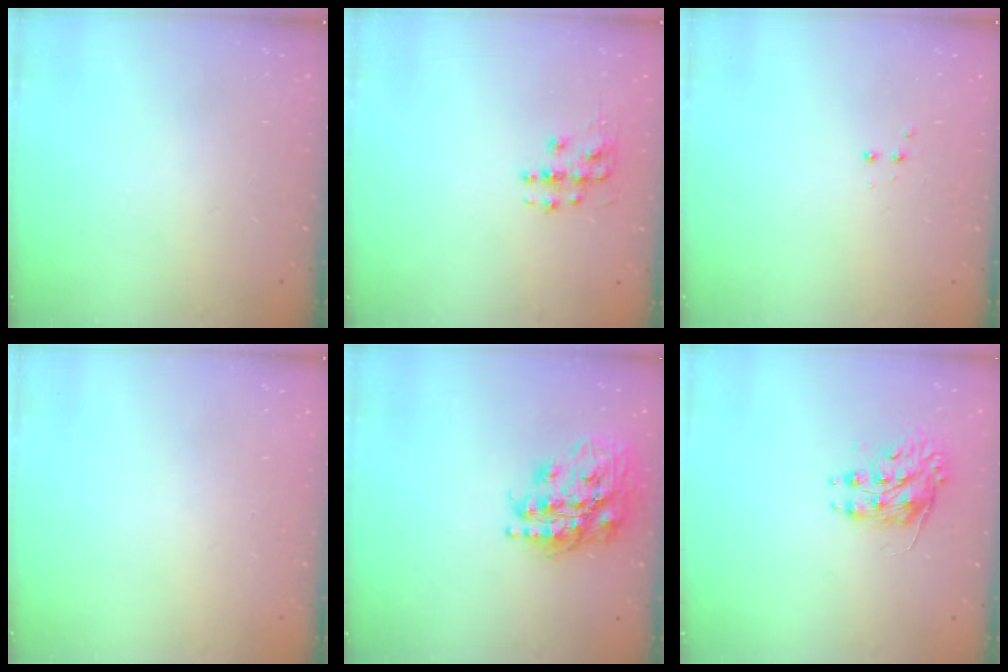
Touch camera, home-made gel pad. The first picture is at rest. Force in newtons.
{"total": 6.1, "press": 6.1, "slide": 0.4}
{"total": 2.8, "press": 2.8, "slide": 0.6}
{"total": 0.0}
{"total": 19.9, "press": 19.8, "slide": 2.4}
{"total": 8.4, "press": 8.4, "slide": 0.3}